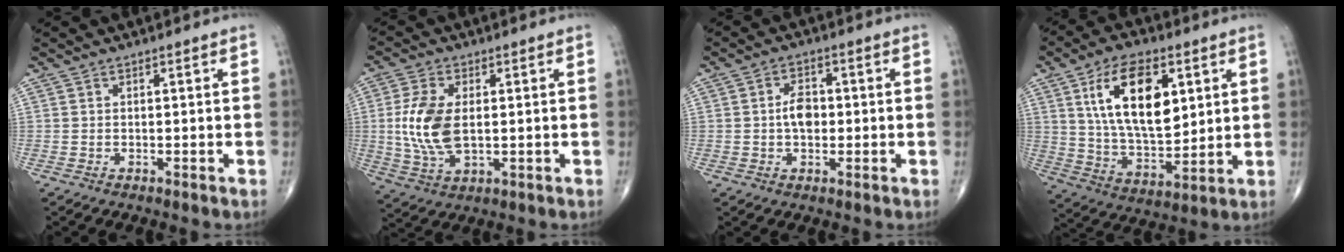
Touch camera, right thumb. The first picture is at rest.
{"total": 10.7, "force": [0.6, 5.7, 9.0], "torque": [-0.194, -0.006, 0.017]}
{"total": 4.9, "force": [-0.1, 3.2, 3.7], "torque": [-0.054, 0.009, -0.006]}
{"total": 17.8, "force": [5.9, 9.0, 14.1], "torque": [-0.221, -0.026, 0.113]}